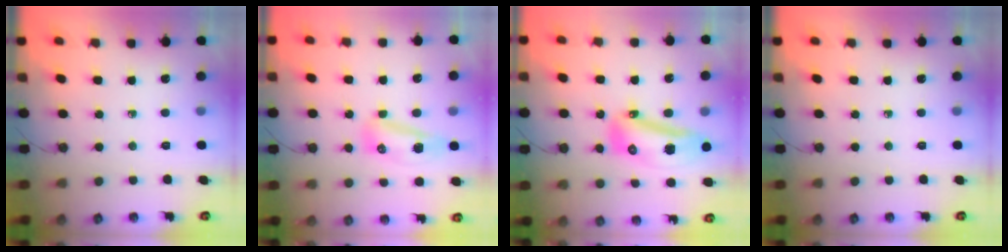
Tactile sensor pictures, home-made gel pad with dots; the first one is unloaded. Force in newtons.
{"total": 8.4, "press": 8.2, "slide": 2.0}
{"total": 14.0, "press": 13.8, "slide": 2.5}
{"total": 0.0}